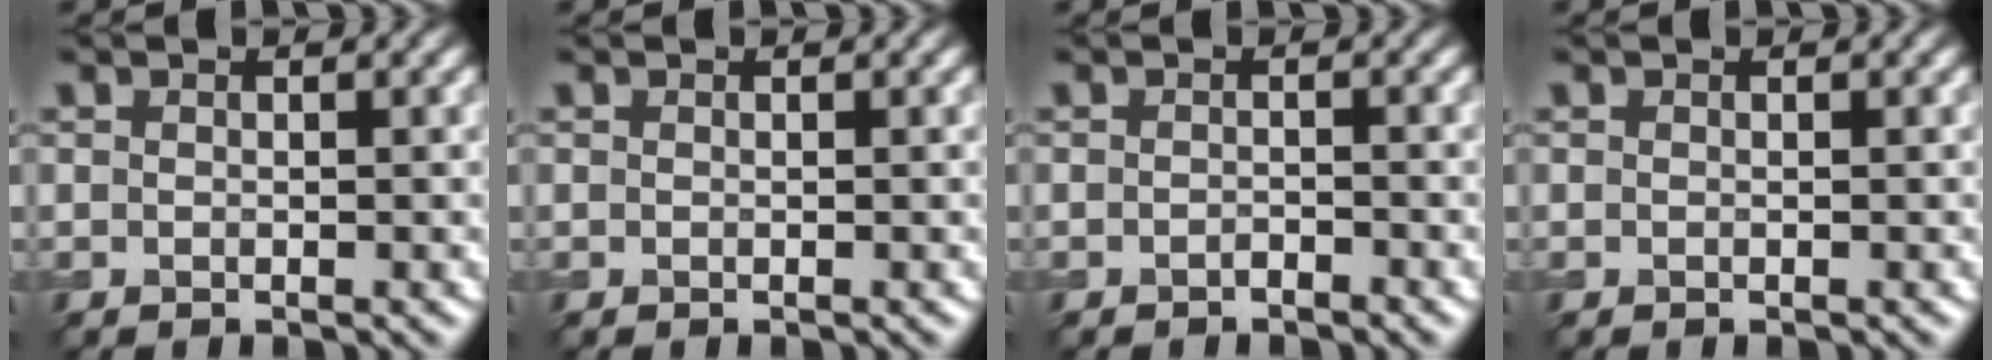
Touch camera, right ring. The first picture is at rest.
{"total": 0.0}
{"total": 0.7, "force": [-0.6, 0.2, 0.3], "torque": [-0.006, 0.001, -0.011]}
{"total": 0.0}